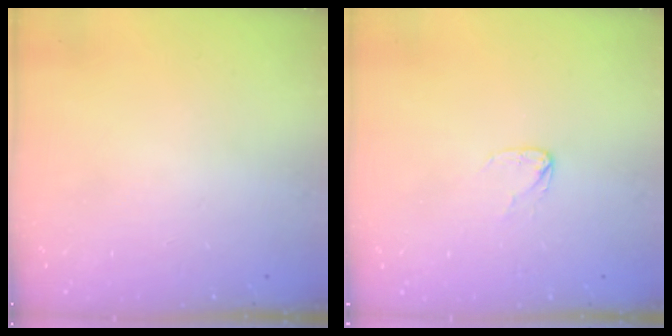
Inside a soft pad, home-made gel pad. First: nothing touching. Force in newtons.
{"total": 3.5, "press": 3.5, "slide": 0.3}